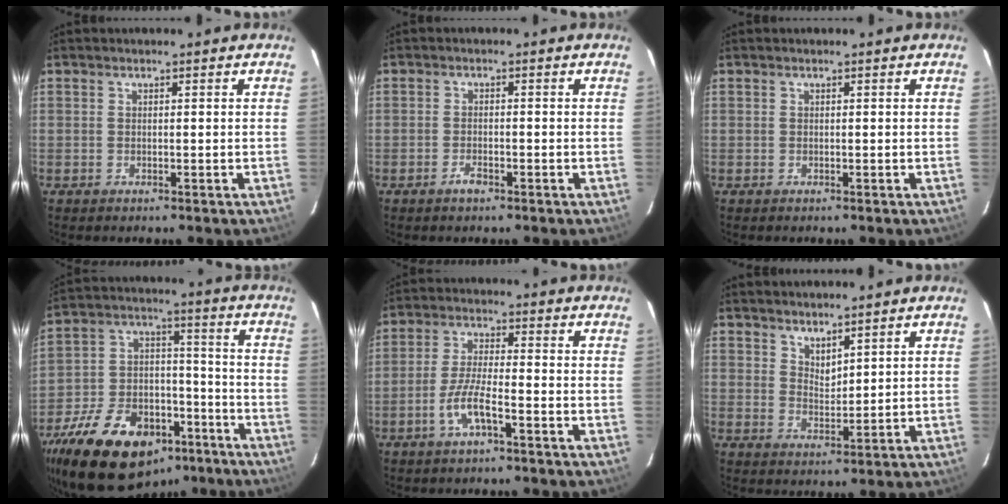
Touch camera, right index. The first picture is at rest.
{"total": 2.0, "force": [-1.4, 0.6, 1.3], "torque": [-0.028, 0.000, -0.027]}
{"total": 0.0}
{"total": 26.0, "force": [-16.8, 14.3, 13.9], "torque": [-0.297, 0.014, -0.251]}
{"total": 6.2, "force": [-3.3, 0.9, 5.1], "torque": [-0.107, -0.001, -0.064]}
{"total": 3.5, "force": [3.1, 1.2, 1.3], "torque": [-0.019, -0.003, 0.055]}